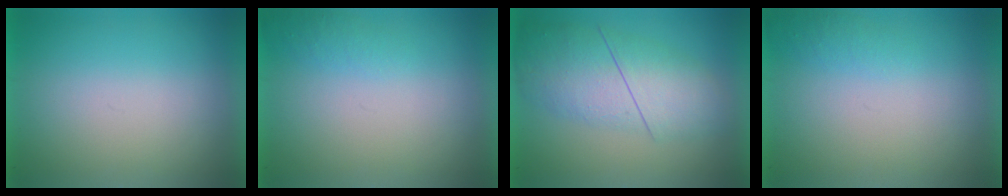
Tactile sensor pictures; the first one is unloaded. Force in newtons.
{"total": 1.1}
{"total": 4.5}
{"total": 1.1}